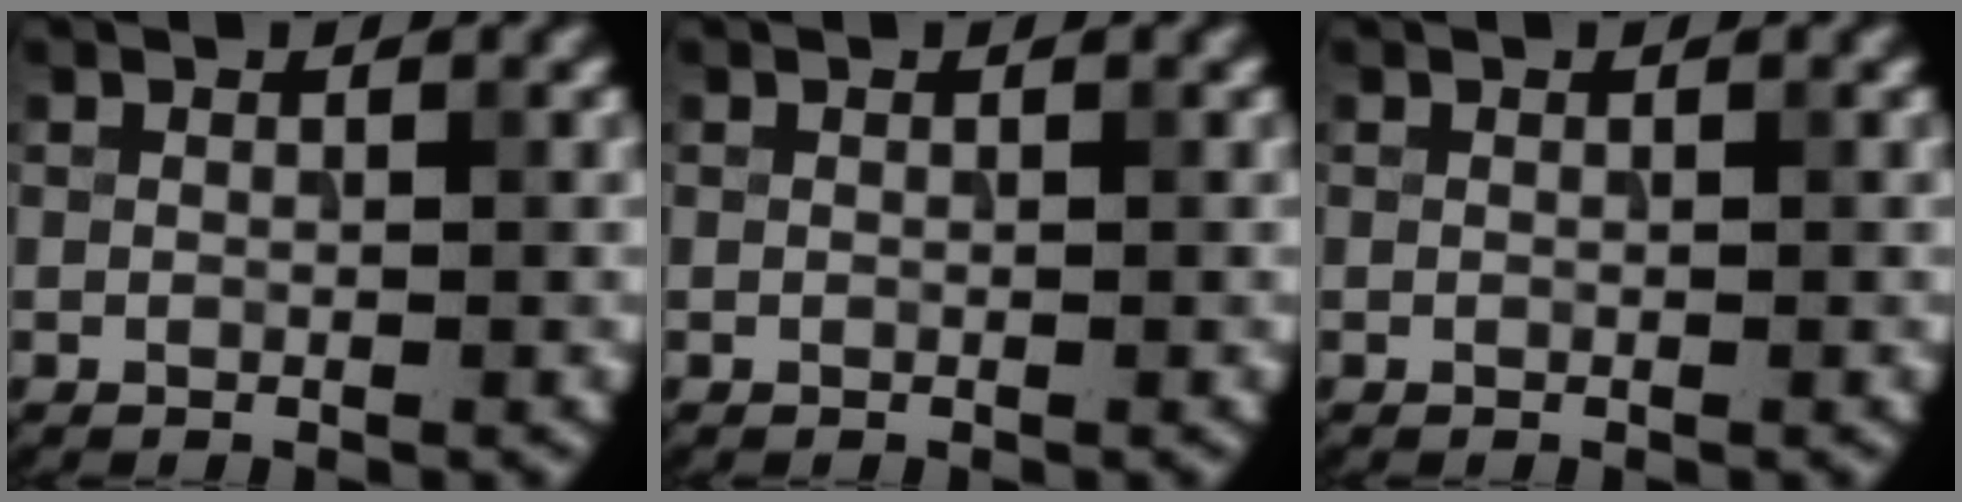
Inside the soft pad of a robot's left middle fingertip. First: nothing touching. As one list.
[{"total": 0.0}, {"total": 0.0}]